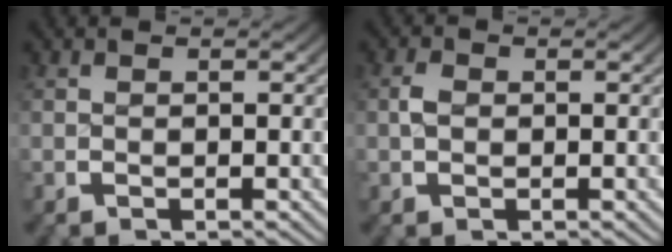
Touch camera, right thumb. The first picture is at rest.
{"total": 1.1, "force": [0.0, 0.9, 0.5], "torque": [-0.014, -0.002, 0.000]}